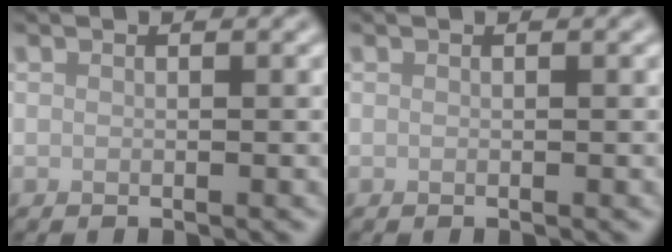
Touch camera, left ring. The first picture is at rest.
{"total": 0.0}